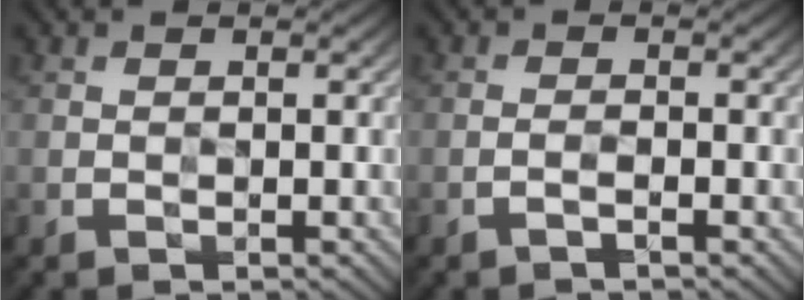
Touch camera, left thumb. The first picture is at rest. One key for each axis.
{"total": 1.0, "fx": -0.7, "fy": -0.4, "fz": 0.5, "tx": -0.012, "ty": 0.010, "tz": -0.015}